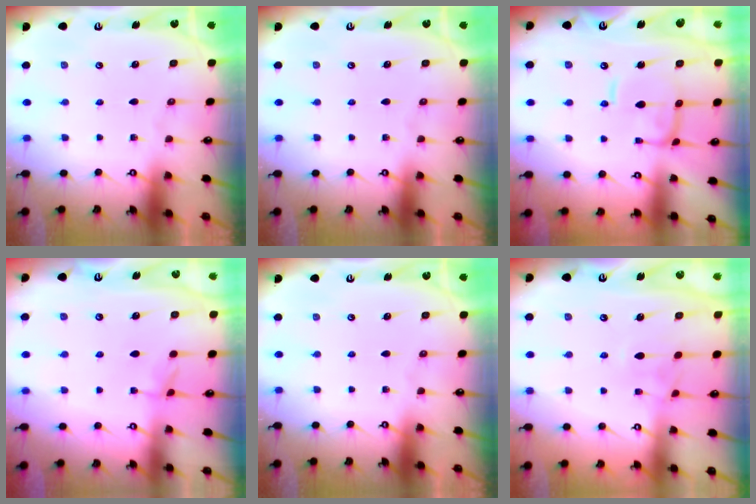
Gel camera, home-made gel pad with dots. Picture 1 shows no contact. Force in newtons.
{"total": 0.0}
{"total": 3.9, "press": 3.8, "slide": 0.7}
{"total": 3.5, "press": 3.5, "slide": 0.4}
{"total": 0.0}
{"total": 2.6, "press": 2.5, "slide": 0.7}